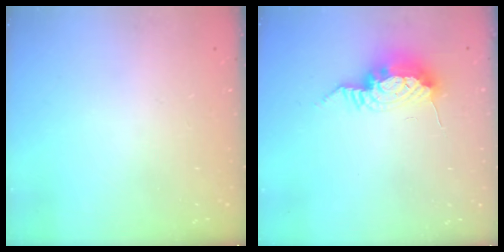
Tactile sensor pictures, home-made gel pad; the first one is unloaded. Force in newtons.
{"total": 10.8, "press": 10.7, "slide": 1.5}